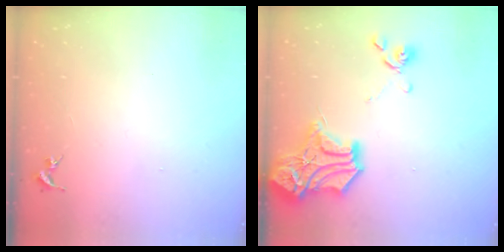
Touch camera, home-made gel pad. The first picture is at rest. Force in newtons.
{"total": 19.5, "press": 19.4, "slide": 2.1}